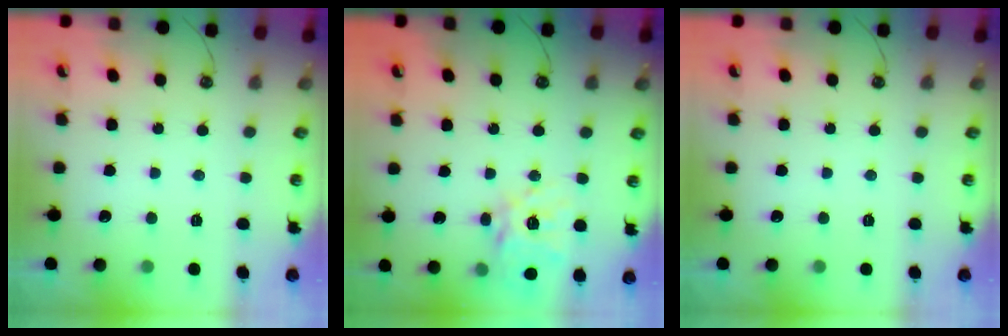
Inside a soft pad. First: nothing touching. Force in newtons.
{"total": 17.4, "press": 17.2, "slide": 2.2}
{"total": 0.0}